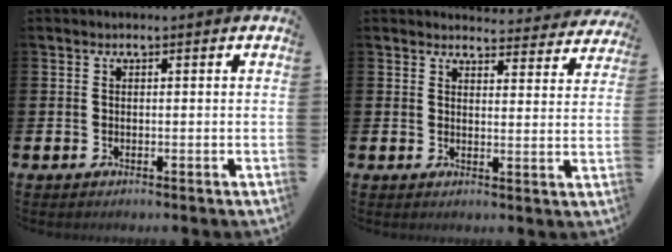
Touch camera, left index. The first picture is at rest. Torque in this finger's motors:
{"motor_torque": [1.05, -1.09, 0.14, 0.01]}